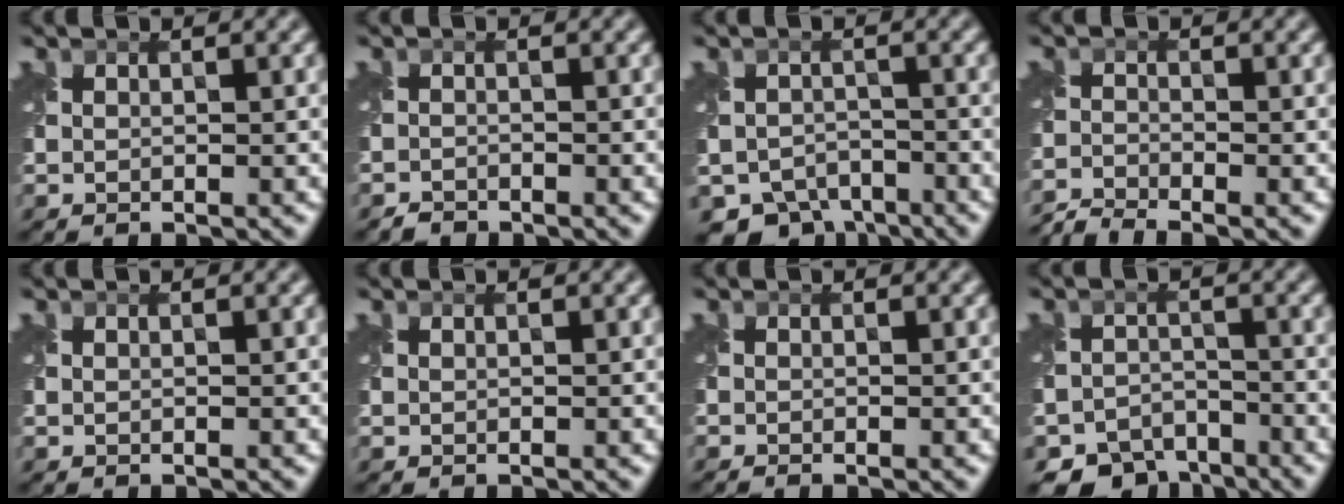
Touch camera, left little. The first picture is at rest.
{"total": 1.1, "force": [-1.1, 0.3, -0.1], "torque": [0.002, -0.003, -0.024]}
{"total": 5.6, "force": [-4.4, 3.2, 1.3], "torque": [-0.011, -0.017, -0.073]}
{"total": 3.1, "force": [-3.0, 0.2, 0.7], "torque": [-0.016, -0.008, -0.073]}
{"total": 0.0}
{"total": 0.0}
{"total": 0.6, "force": [-0.6, 0.0, 0.2], "torque": [-0.002, -0.008, -0.013]}
{"total": 5.6, "force": [-4.9, 2.8, 0.6], "torque": [-0.001, -0.016, -0.078]}